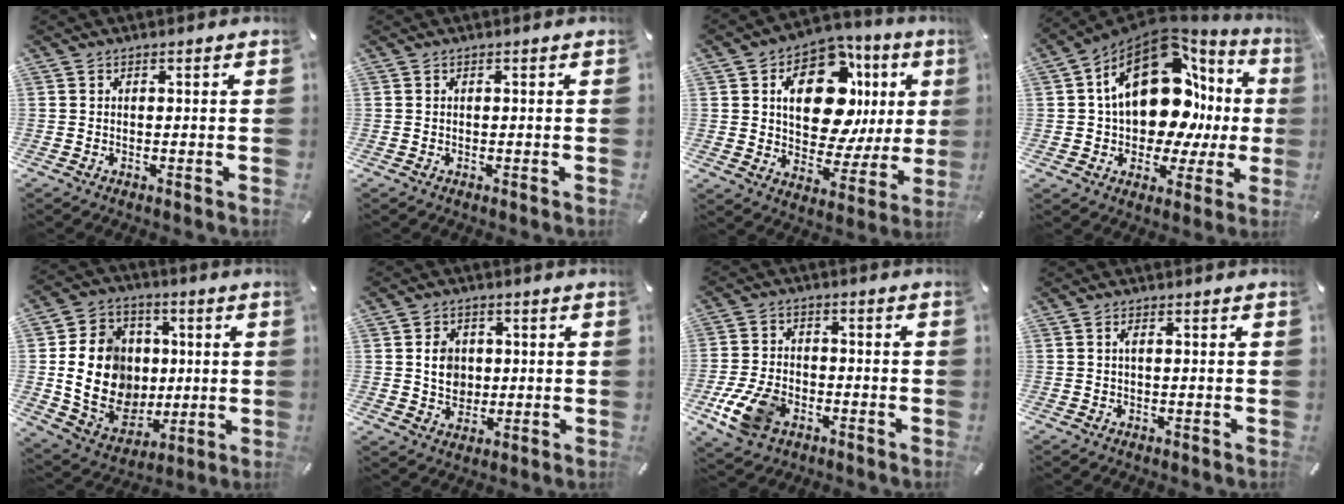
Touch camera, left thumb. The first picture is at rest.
{"total": 0.0}
{"total": 17.8, "force": [5.9, 10.4, 13.2], "torque": [-0.192, -0.029, 0.102]}
{"total": 22.0, "force": [5.6, 13.3, 16.6], "torque": [-0.269, -0.036, 0.095]}
{"total": 17.6, "force": [0.9, 15.2, 8.7], "torque": [-0.170, -0.002, 0.031]}
{"total": 5.9, "force": [0.6, 5.2, 2.5], "torque": [-0.027, -0.002, 0.006]}
{"total": 10.3, "force": [-4.6, 6.9, 6.2], "torque": [-0.136, 0.016, -0.081]}
{"total": 1.2, "force": [0.0, 0.2, 1.2], "torque": [-0.024, -0.001, 0.000]}